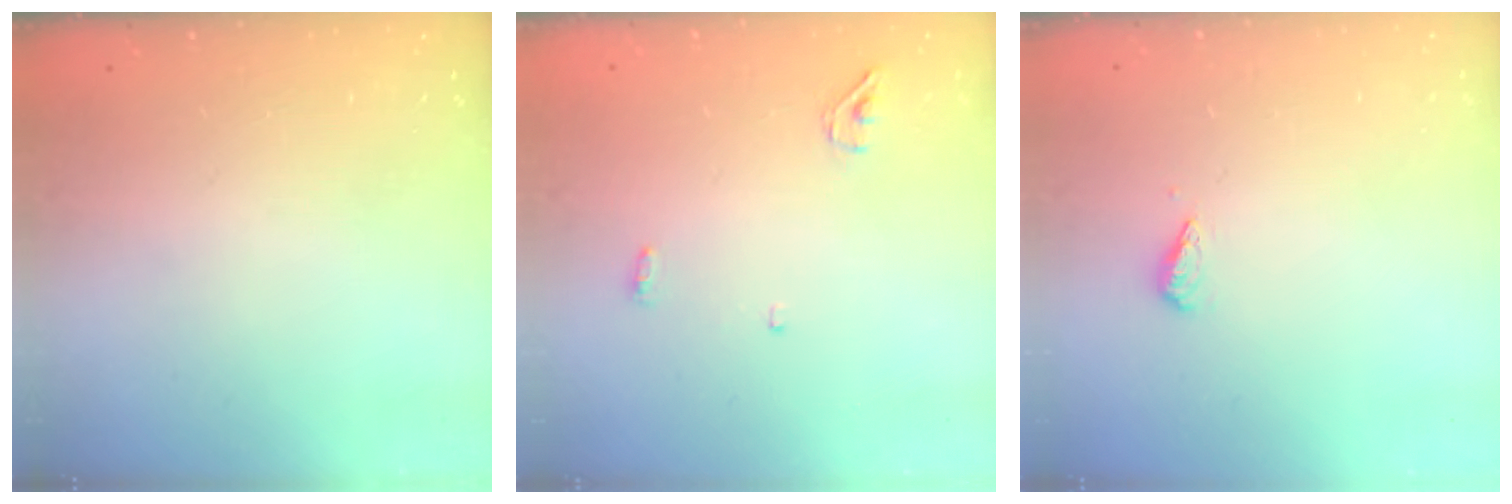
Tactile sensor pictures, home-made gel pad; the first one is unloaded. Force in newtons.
{"total": 3.7, "press": 3.6, "slide": 0.9}
{"total": 2.7, "press": 2.7, "slide": 0.6}